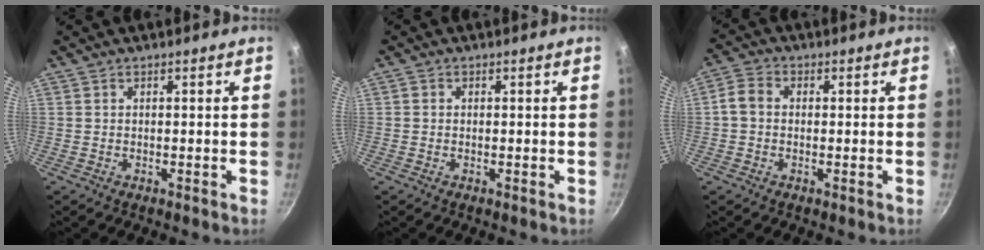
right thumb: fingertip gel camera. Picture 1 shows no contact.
{"total": 0.8, "force": [0.0, 0.7, 0.3], "torque": [-0.004, 0.003, -0.002]}
{"total": 4.0, "force": [-0.2, 3.2, 2.4], "torque": [-0.045, 0.012, -0.016]}